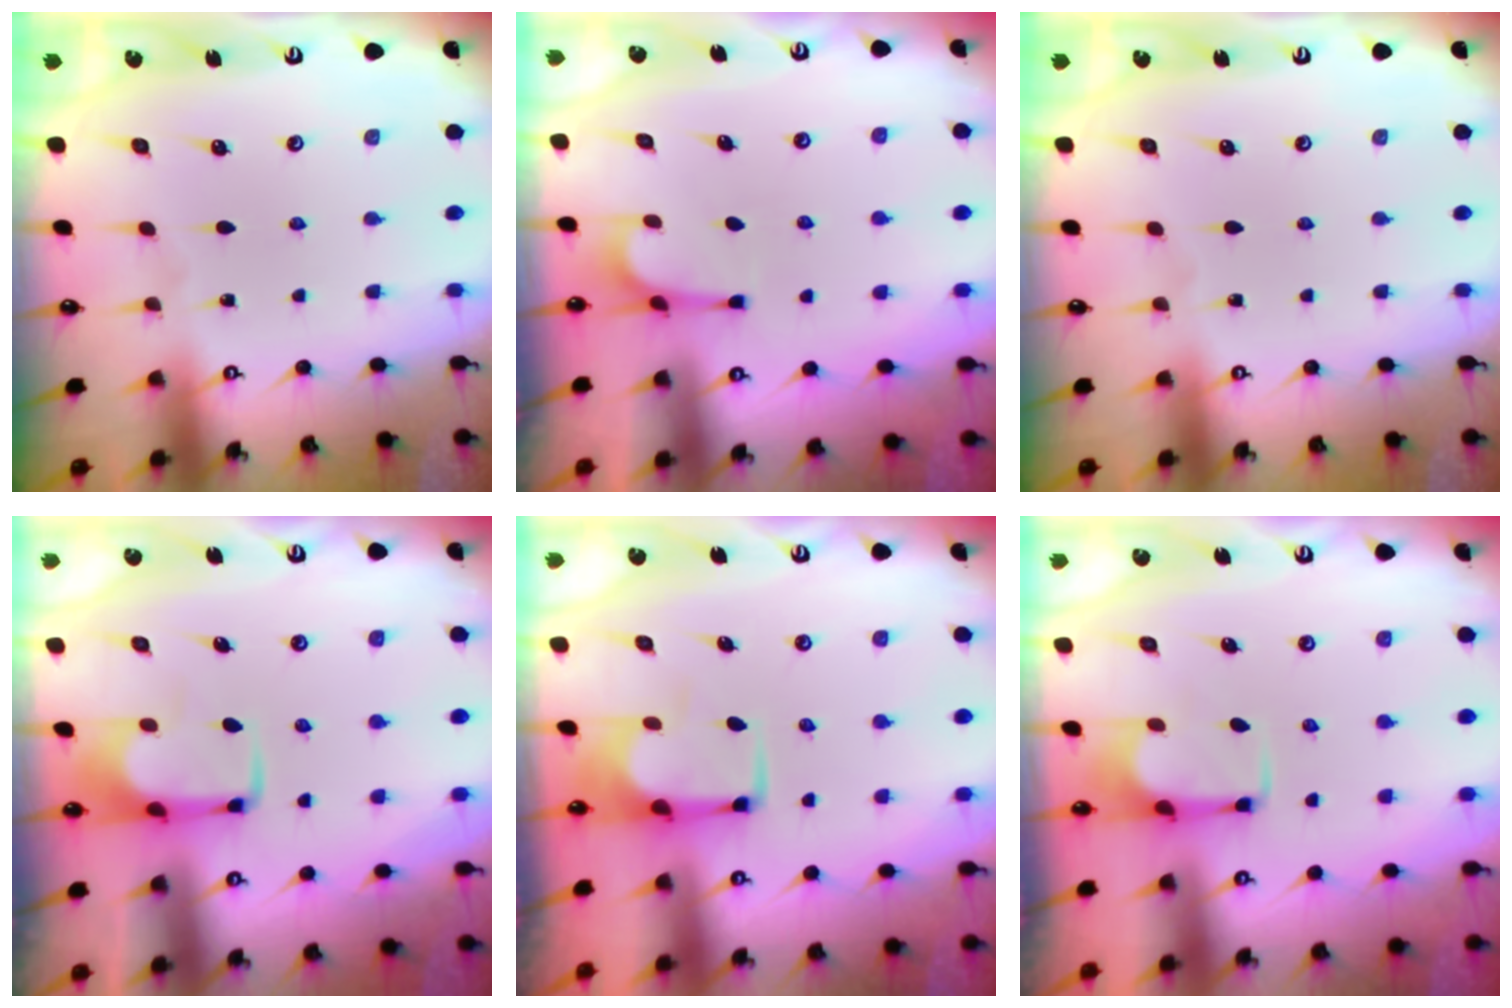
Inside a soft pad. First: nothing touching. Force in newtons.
{"total": 2.0, "press": 1.9, "slide": 0.6}
{"total": 0.0}
{"total": 2.0, "press": 2.0, "slide": 0.4}
{"total": 1.9, "press": 1.6, "slide": 1.0}
{"total": 2.8, "press": 2.6, "slide": 0.8}